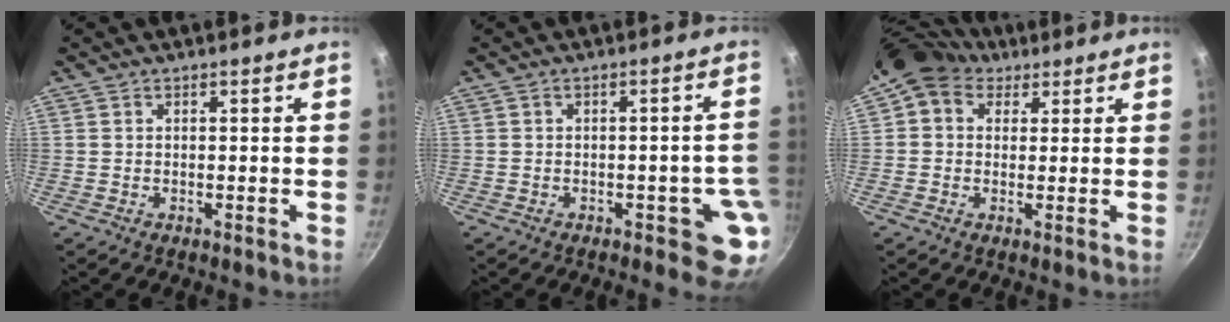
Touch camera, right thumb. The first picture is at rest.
{"total": 6.7, "force": [-2.2, 3.0, 5.6], "torque": [-0.016, 0.023, -0.023]}
{"total": 7.6, "force": [4.1, 5.8, 2.6], "torque": [-0.027, 0.000, 0.056]}